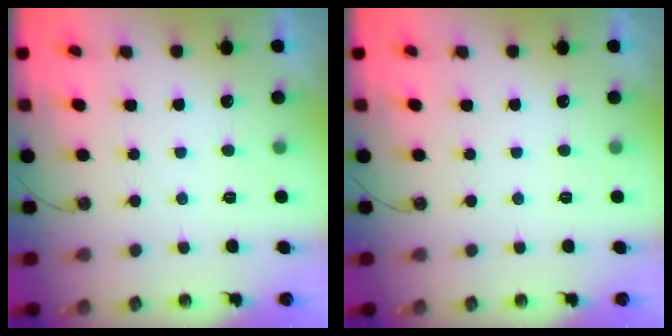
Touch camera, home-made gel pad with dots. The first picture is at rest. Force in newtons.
{"total": 0.0}